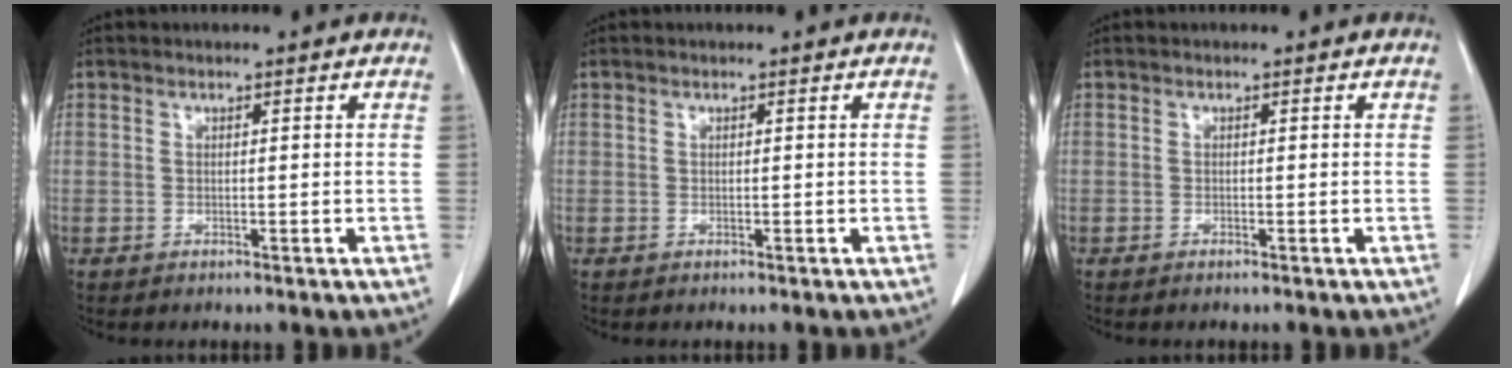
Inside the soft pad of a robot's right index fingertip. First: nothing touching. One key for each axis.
{"total": 0.0}
{"total": 0.0}